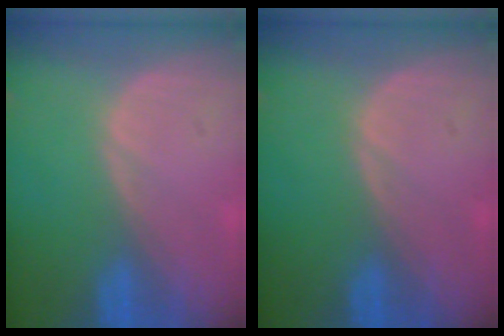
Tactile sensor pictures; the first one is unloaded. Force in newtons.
{"total": 0.0}